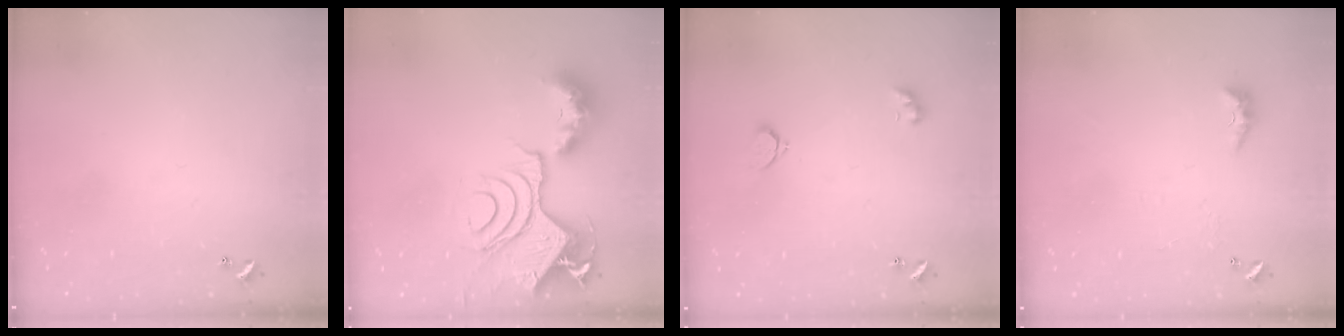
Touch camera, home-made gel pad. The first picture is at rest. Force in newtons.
{"total": 15.5, "press": 15.4, "slide": 1.8}
{"total": 2.6, "press": 2.6, "slide": 0.5}
{"total": 3.0, "press": 2.9, "slide": 0.7}